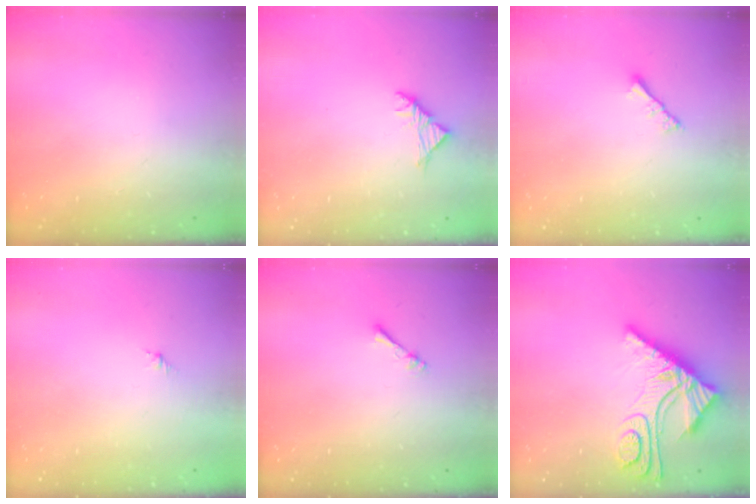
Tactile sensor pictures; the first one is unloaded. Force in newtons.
{"total": 3.5, "press": 3.4, "slide": 0.9}
{"total": 2.5, "press": 2.4, "slide": 0.5}
{"total": 1.3, "press": 1.2, "slide": 0.5}
{"total": 1.1, "press": 1.1, "slide": 0.2}
{"total": 11.6, "press": 11.6, "slide": 1.1}